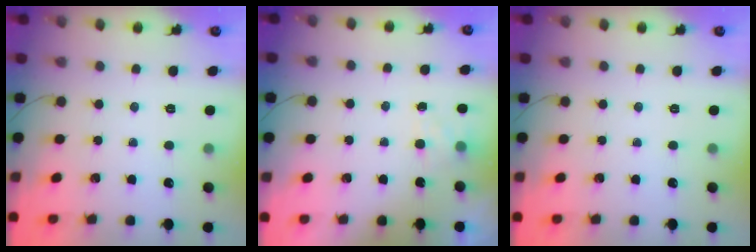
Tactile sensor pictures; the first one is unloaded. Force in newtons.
{"total": 4.3, "press": 4.1, "slide": 1.2}
{"total": 0.0}